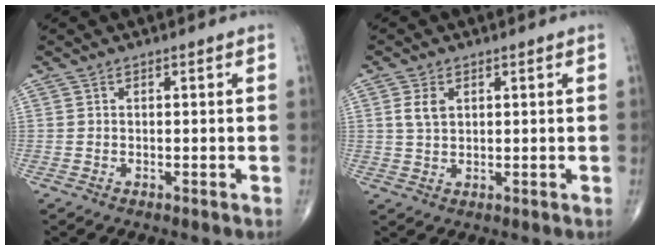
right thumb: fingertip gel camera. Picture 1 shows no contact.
{"total": 3.5, "force": [1.1, 2.2, 2.4], "torque": [-0.042, -0.002, 0.026]}